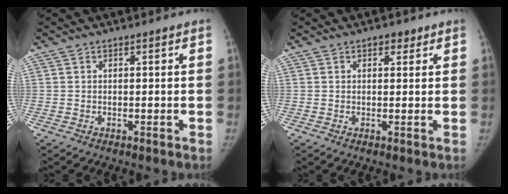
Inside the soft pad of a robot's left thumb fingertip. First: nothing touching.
{"total": 2.0, "force": [1.2, 1.2, 1.0], "torque": [0.000, -0.003, 0.014]}